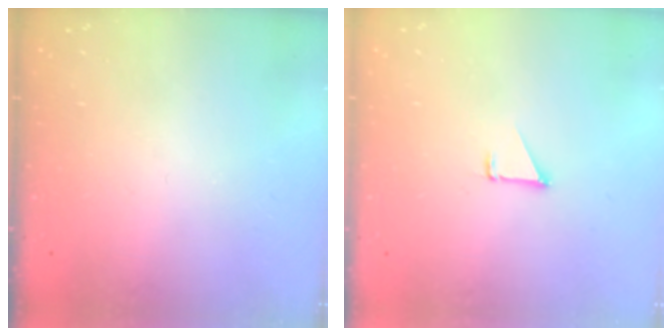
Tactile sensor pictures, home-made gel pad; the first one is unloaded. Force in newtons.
{"total": 1.5, "press": 1.5, "slide": 0.1}